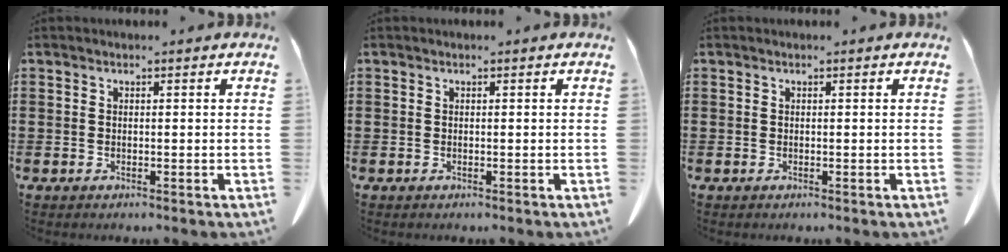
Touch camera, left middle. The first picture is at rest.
{"total": 0.0}
{"total": 0.0}